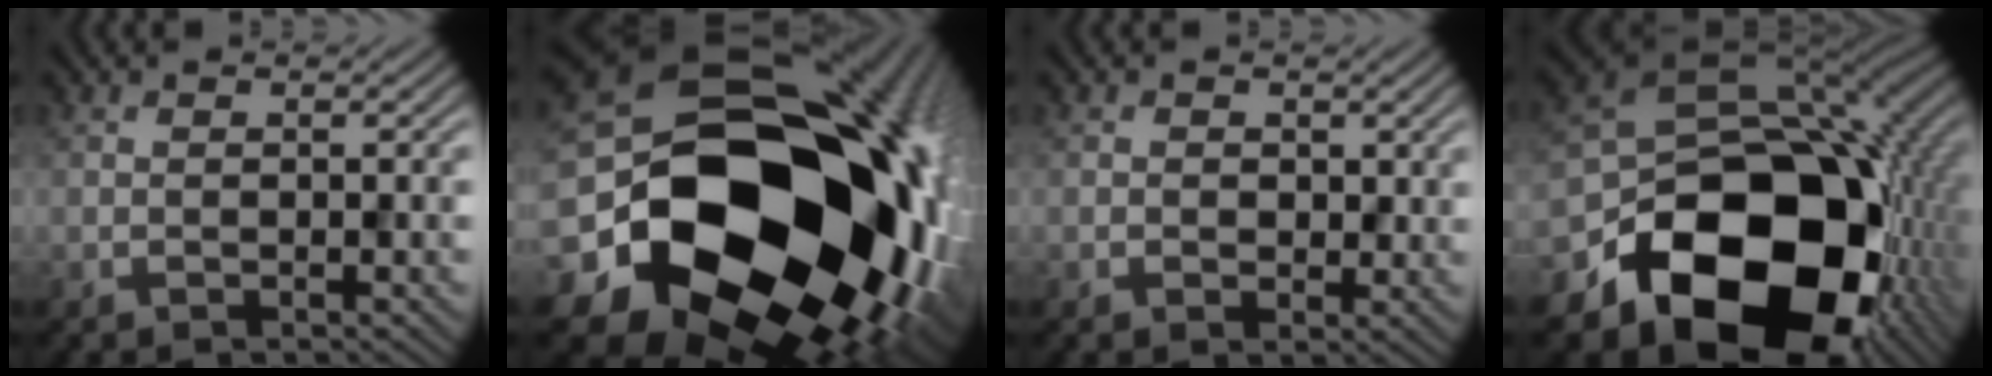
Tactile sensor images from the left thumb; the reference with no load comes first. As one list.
[{"total": 25.2, "force": [-4.9, 20.0, 14.6], "torque": [-0.255, -0.068, -0.116]}, {"total": 1.7, "force": [0.4, 1.6, 0.7], "torque": [-0.016, -0.009, 0.002]}, {"total": 21.2, "force": [-7.5, 15.2, 12.7], "torque": [-0.245, -0.064, -0.106]}]